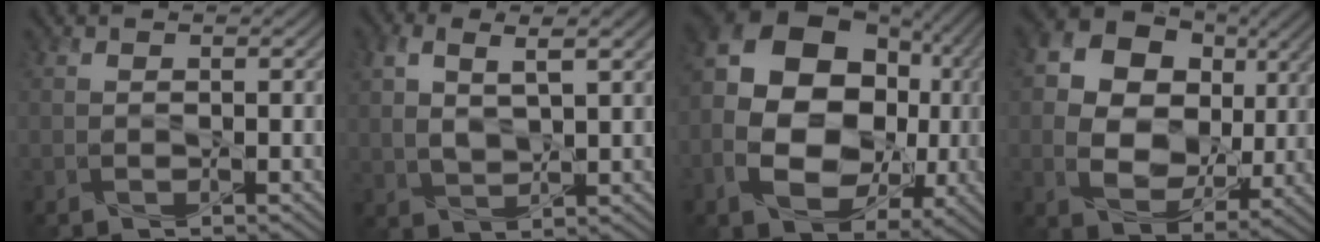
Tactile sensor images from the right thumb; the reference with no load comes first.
{"total": 5.9, "force": [2.4, 2.5, 4.8], "torque": [-0.102, -0.001, 0.049]}
{"total": 16.7, "force": [-1.2, 12.4, 11.1], "torque": [-0.210, -0.008, -0.020]}
{"total": 13.6, "force": [3.5, 10.5, 8.0], "torque": [-0.176, 0.022, 0.065]}